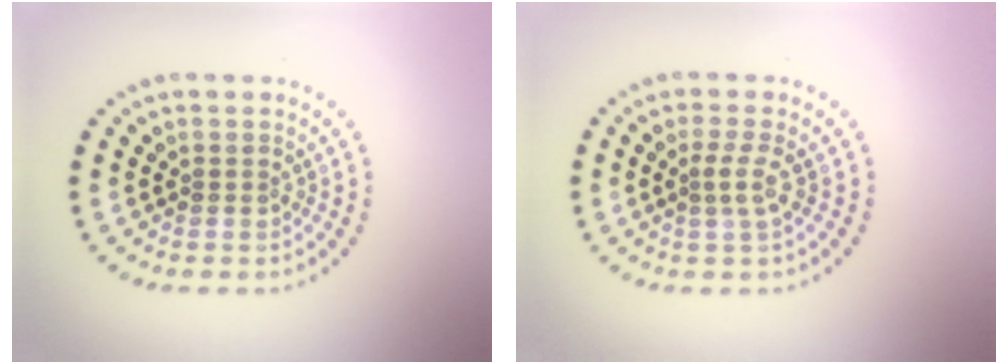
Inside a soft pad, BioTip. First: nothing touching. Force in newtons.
{"total": 1.8, "press": 1.2, "slide": 1.3}